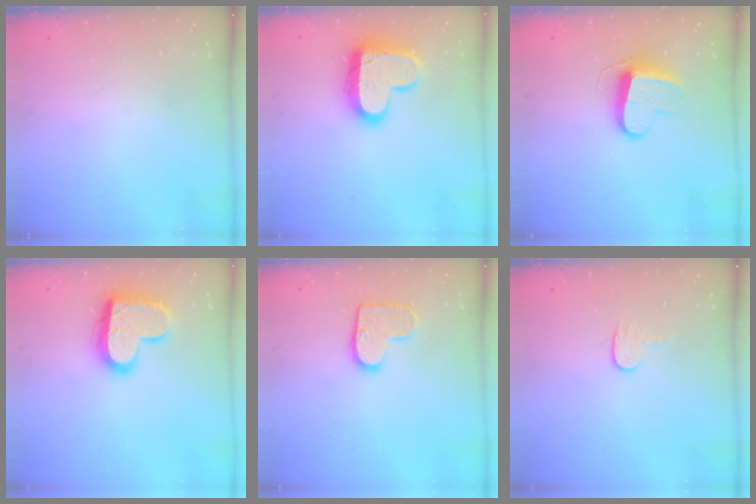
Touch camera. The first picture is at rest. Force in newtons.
{"total": 17.1, "press": 17.0, "slide": 1.2}
{"total": 10.1, "press": 10.1, "slide": 0.4}
{"total": 17.3, "press": 17.3, "slide": 1.2}
{"total": 10.7, "press": 10.7, "slide": 0.6}
{"total": 6.2, "press": 6.2, "slide": 0.5}